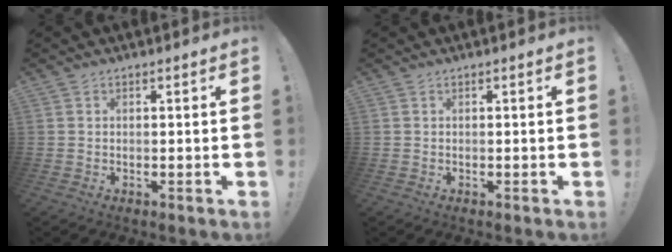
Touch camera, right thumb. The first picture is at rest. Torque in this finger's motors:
{"motor_torque": [-0.01, -0.01, 0.00, 0.00, 0.02]}